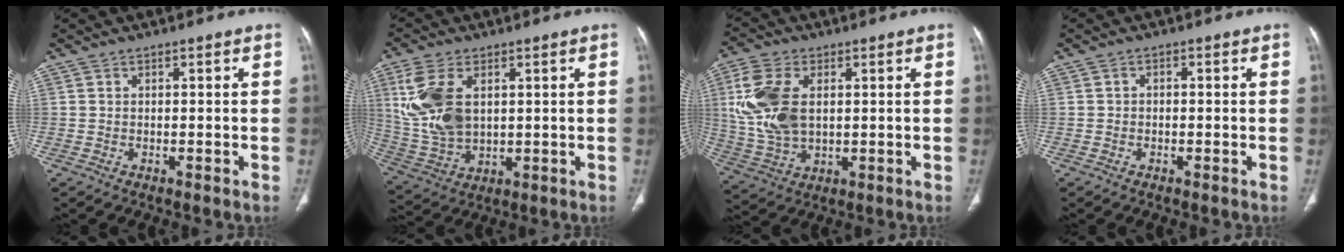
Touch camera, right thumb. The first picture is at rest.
{"total": 13.3, "force": [3.3, 7.8, 10.2], "torque": [-0.223, -0.009, 0.079]}
{"total": 13.8, "force": [2.5, 8.4, 10.7], "torque": [-0.231, -0.001, 0.055]}
{"total": 0.8, "force": [-0.3, 0.6, 0.3], "torque": [-0.001, 0.003, -0.009]}